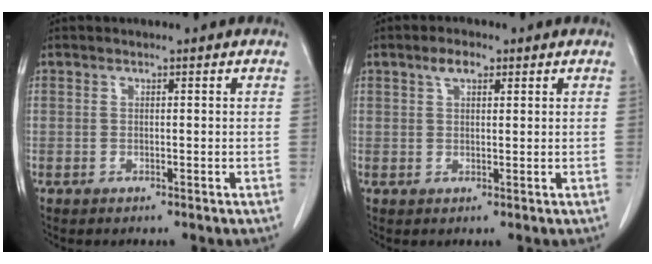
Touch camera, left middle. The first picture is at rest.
{"total": 2.8, "force": [1.6, 1.1, 1.9], "torque": [-0.042, 0.007, 0.030]}